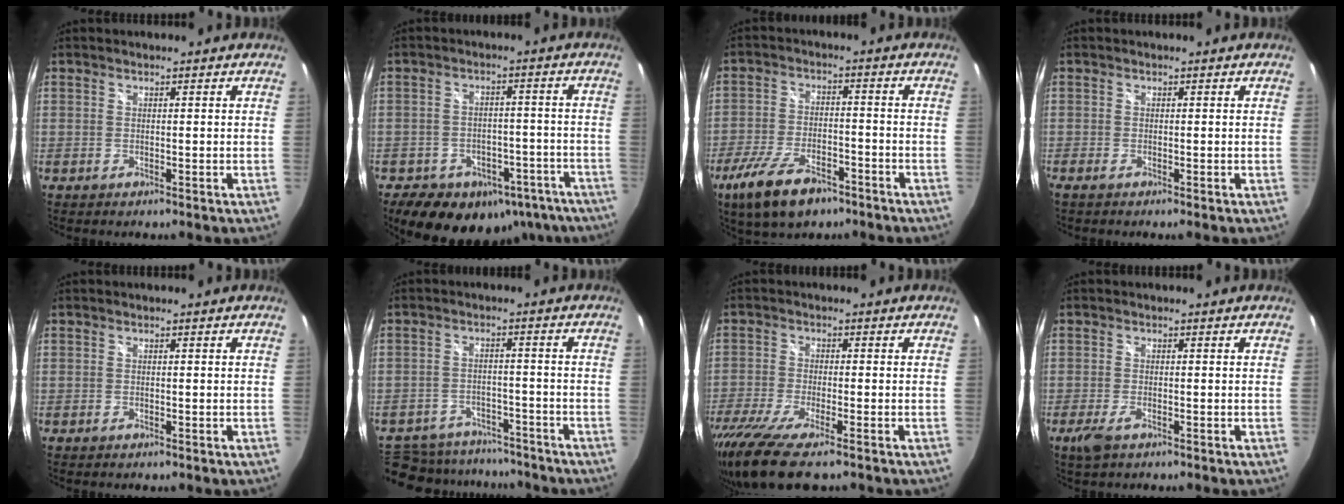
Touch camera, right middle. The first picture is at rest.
{"total": 18.5, "force": [-12.3, 11.6, 7.5], "torque": [-0.156, 0.021, -0.130]}
{"total": 12.3, "force": [-8.1, 5.1, 7.7], "torque": [-0.180, -0.024, -0.144]}
{"total": 0.7, "force": [-0.5, 0.0, 0.5], "torque": [-0.010, -0.003, -0.013]}
{"total": 0.0}
{"total": 17.9, "force": [-14.5, 8.4, 6.1], "torque": [-0.156, 0.013, -0.195]}
{"total": 12.9, "force": [-9.3, 2.0, 8.7], "torque": [-0.195, -0.058, -0.167]}
{"total": 3.3, "force": [-2.0, 1.2, 2.4], "torque": [-0.055, -0.009, -0.037]}